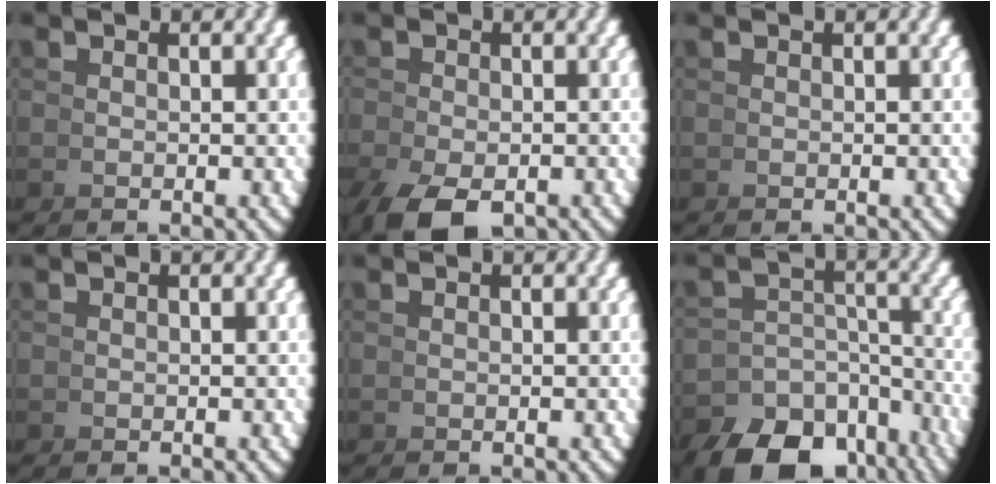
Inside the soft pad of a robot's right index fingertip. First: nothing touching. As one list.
[{"total": 3.2, "force": [-2.5, 0.8, 1.8], "torque": [-0.031, -0.021, -0.025]}, {"total": 0.0}, {"total": 0.0}, {"total": 0.0}, {"total": 9.6, "force": [-6.5, 5.0, 5.0], "torque": [-0.081, -0.041, -0.083]}]